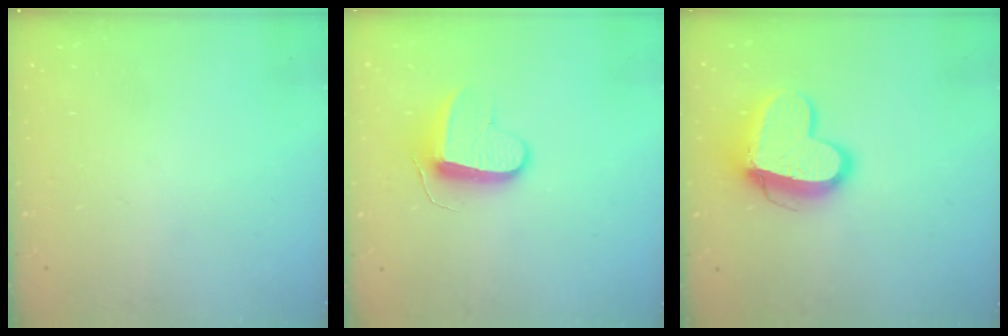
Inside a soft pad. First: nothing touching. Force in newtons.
{"total": 9.6, "press": 9.6, "slide": 0.2}
{"total": 13.5, "press": 13.5, "slide": 1.1}